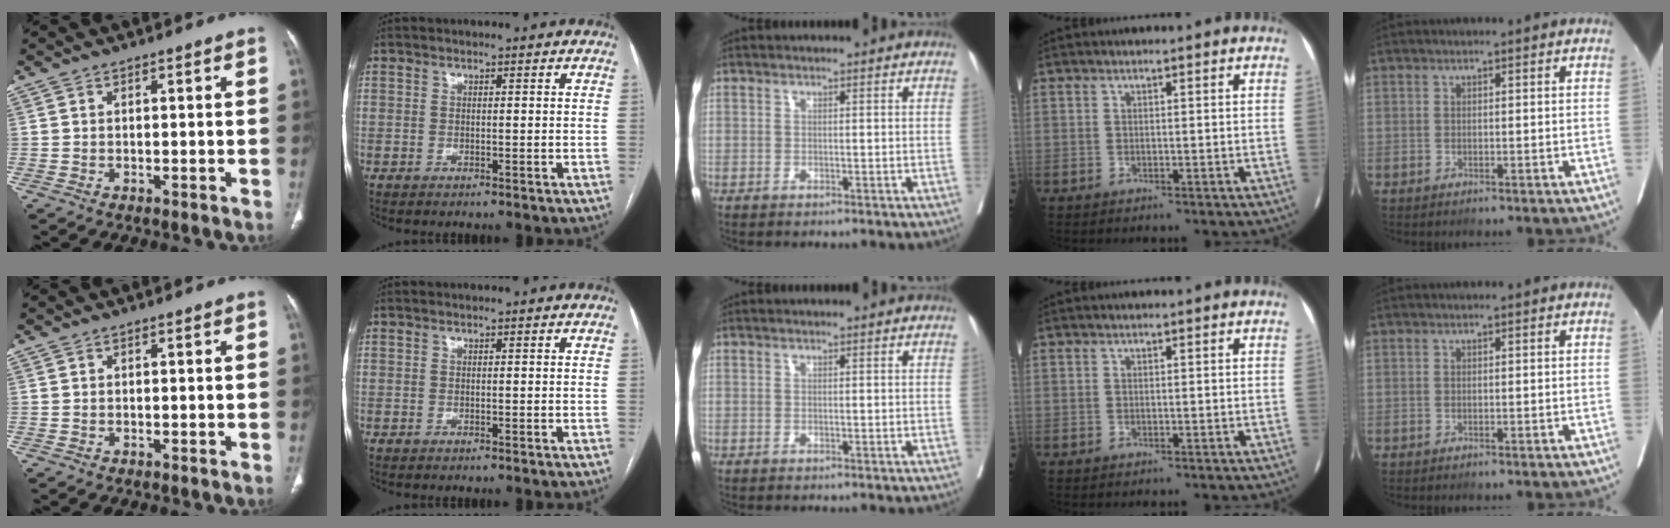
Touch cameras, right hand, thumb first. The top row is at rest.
{}